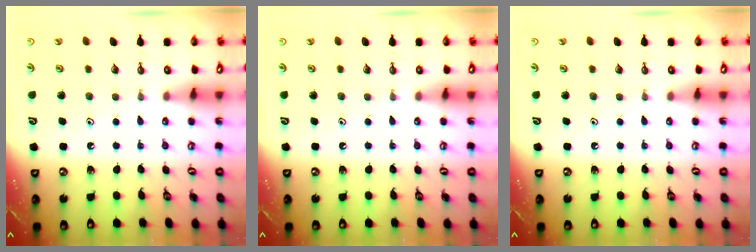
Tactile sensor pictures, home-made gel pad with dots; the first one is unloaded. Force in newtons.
{"total": 0.0}
{"total": 0.0}